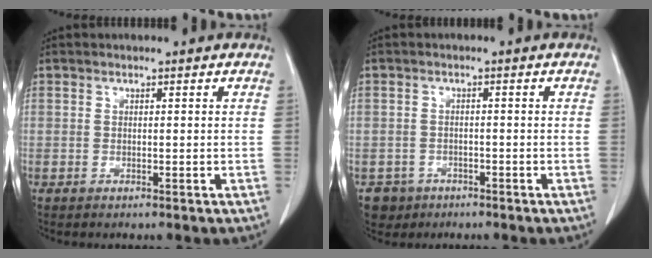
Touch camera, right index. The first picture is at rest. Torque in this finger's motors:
{"motor_torque": [-0.34, 0.08, -0.78, -0.17]}